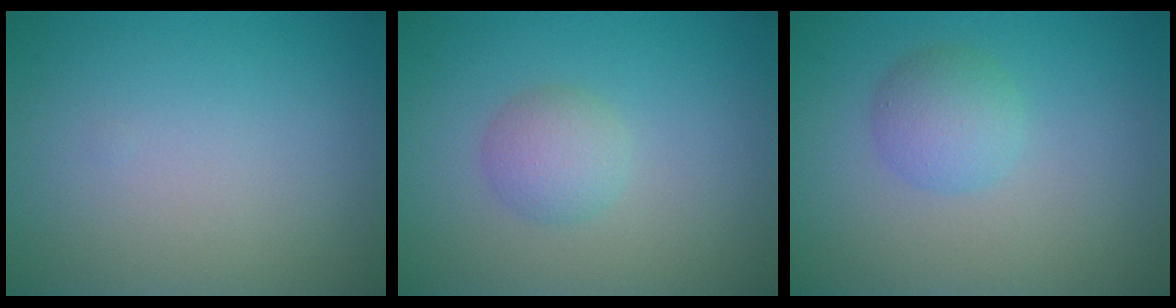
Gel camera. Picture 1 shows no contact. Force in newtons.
{"total": 2.3, "press": 2.3, "slide": 0.1}
{"total": 2.6, "press": 2.6, "slide": 0.1}